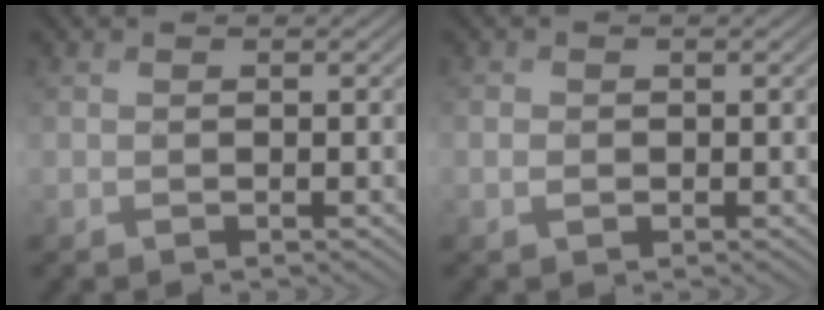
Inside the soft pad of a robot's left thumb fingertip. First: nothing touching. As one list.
[{"total": 1.4, "force": [-0.2, 1.2, 0.7], "torque": [-0.017, -0.003, -0.008]}]